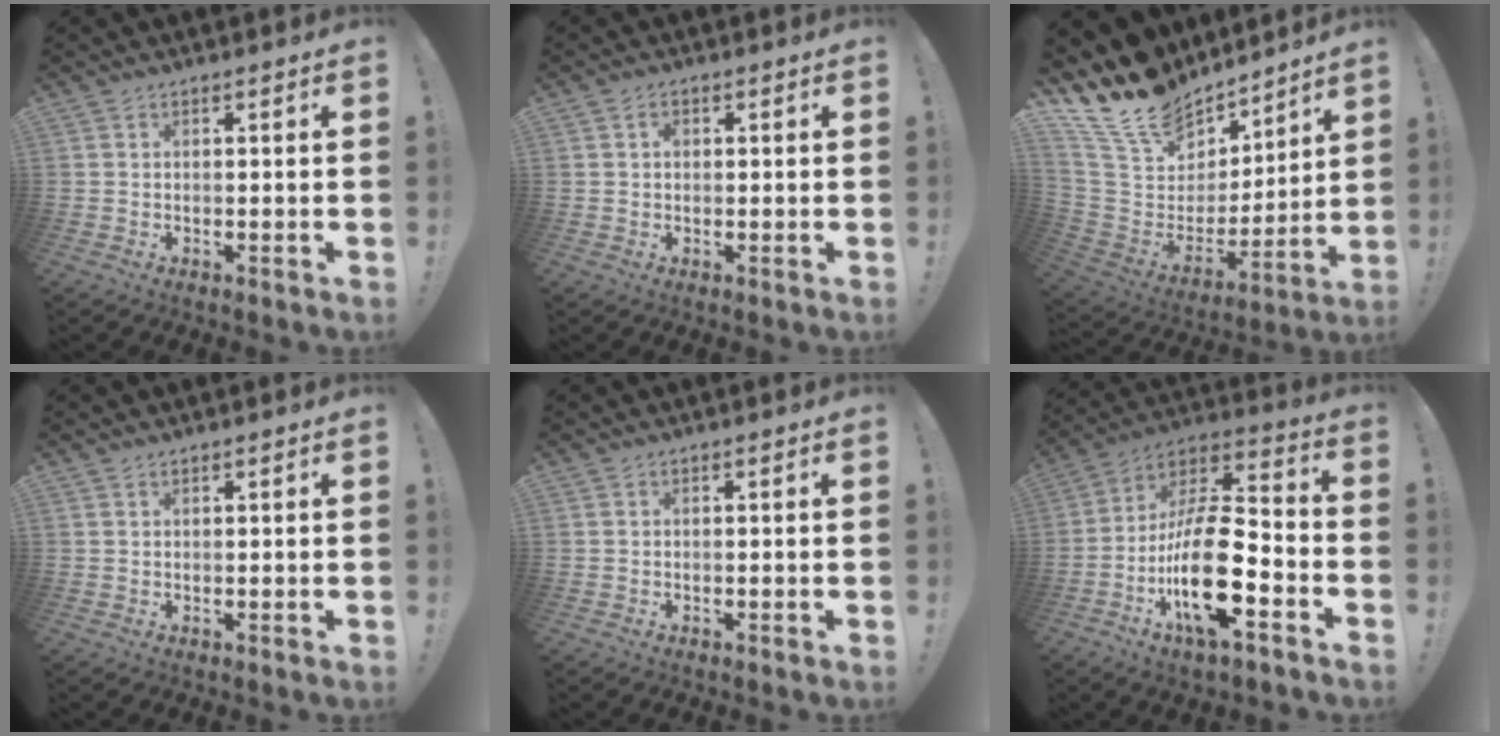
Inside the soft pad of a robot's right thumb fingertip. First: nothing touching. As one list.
[{"total": 1.1, "force": [0.2, 1.0, 0.4], "torque": [-0.001, 0.001, 0.001]}, {"total": 18.1, "force": [13.2, 10.7, 6.3], "torque": [-0.135, -0.094, 0.262]}, {"total": 0.6, "force": [0.6, 0.2, 0.0], "torque": [-0.008, 0.003, 0.013]}, {"total": 0.0}, {"total": 22.4, "force": [-7.2, 8.4, 19.5], "torque": [-0.367, 0.035, -0.118]}]